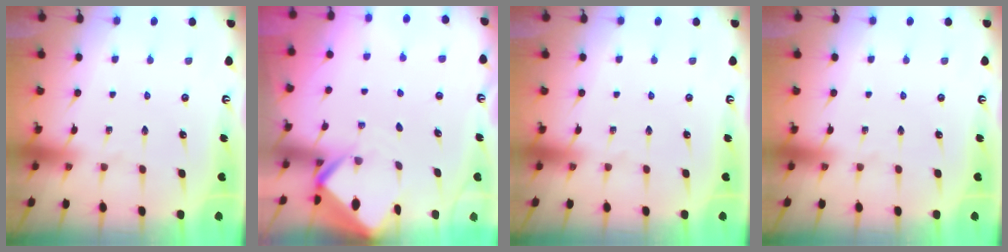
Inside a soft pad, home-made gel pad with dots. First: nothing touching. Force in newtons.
{"total": 3.2, "press": 3.2, "slide": 0.2}
{"total": 0.0}
{"total": 0.0}